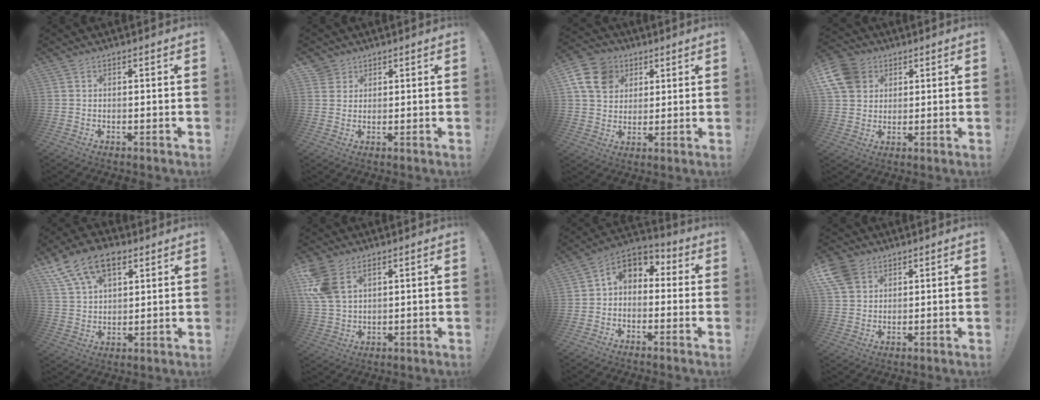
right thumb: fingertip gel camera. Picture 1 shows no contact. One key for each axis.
{"total": 3.4, "fx": 2.0, "fy": 2.7, "fz": 0.4, "tx": -0.003, "ty": -0.009, "tz": 0.036}
{"total": 14.4, "fx": 5.6, "fy": 11.6, "fz": 6.4, "tx": -0.087, "ty": -0.022, "tz": 0.114}
{"total": 11.2, "fx": 4.5, "fy": 9.1, "fz": 4.6, "tx": -0.091, "ty": -0.020, "tz": 0.092}
{"total": 14.4, "fx": 8.0, "fy": 8.5, "fz": 8.3, "tx": -0.148, "ty": -0.031, "tz": 0.153}
{"total": 9.7, "fx": 4.6, "fy": 6.3, "fz": 5.7, "tx": -0.116, "ty": -0.010, "tz": 0.094}
{"total": 6.4, "fx": -0.1, "fy": 4.9, "fz": 4.0, "tx": -0.068, "ty": 0.007, "tz": 0.003}
{"total": 7.7, "fx": 4.3, "fy": 5.5, "fz": 3.2, "tx": -0.062, "ty": -0.018, "tz": 0.085}